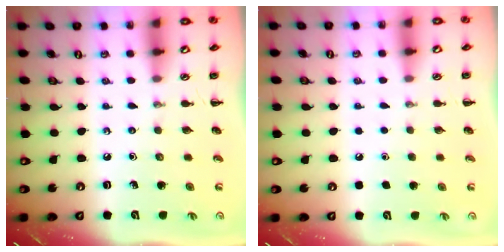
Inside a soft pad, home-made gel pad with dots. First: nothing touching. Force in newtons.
{"total": 1.8, "press": 1.8, "slide": 0.1}